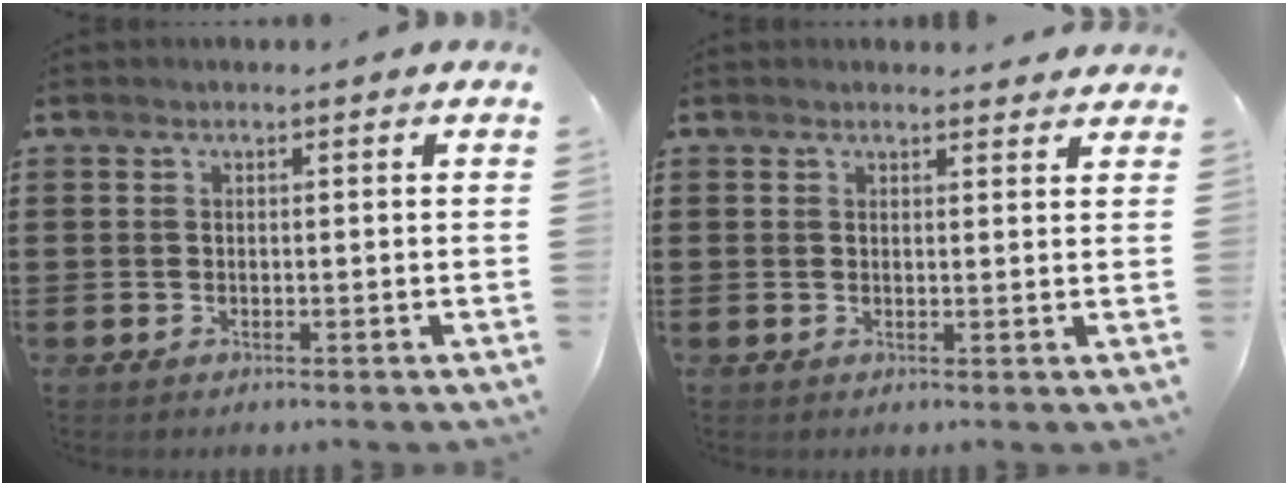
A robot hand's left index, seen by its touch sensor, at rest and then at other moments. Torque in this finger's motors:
{"motor_torque": [1.05, -1.09, 0.36, 0.00]}